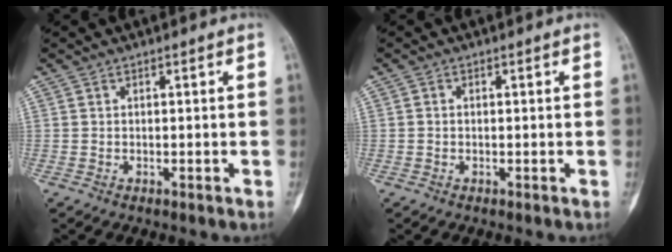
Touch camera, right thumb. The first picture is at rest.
{"total": 0.6, "force": [-0.2, 0.5, 0.2], "torque": [0.005, 0.003, -0.007]}